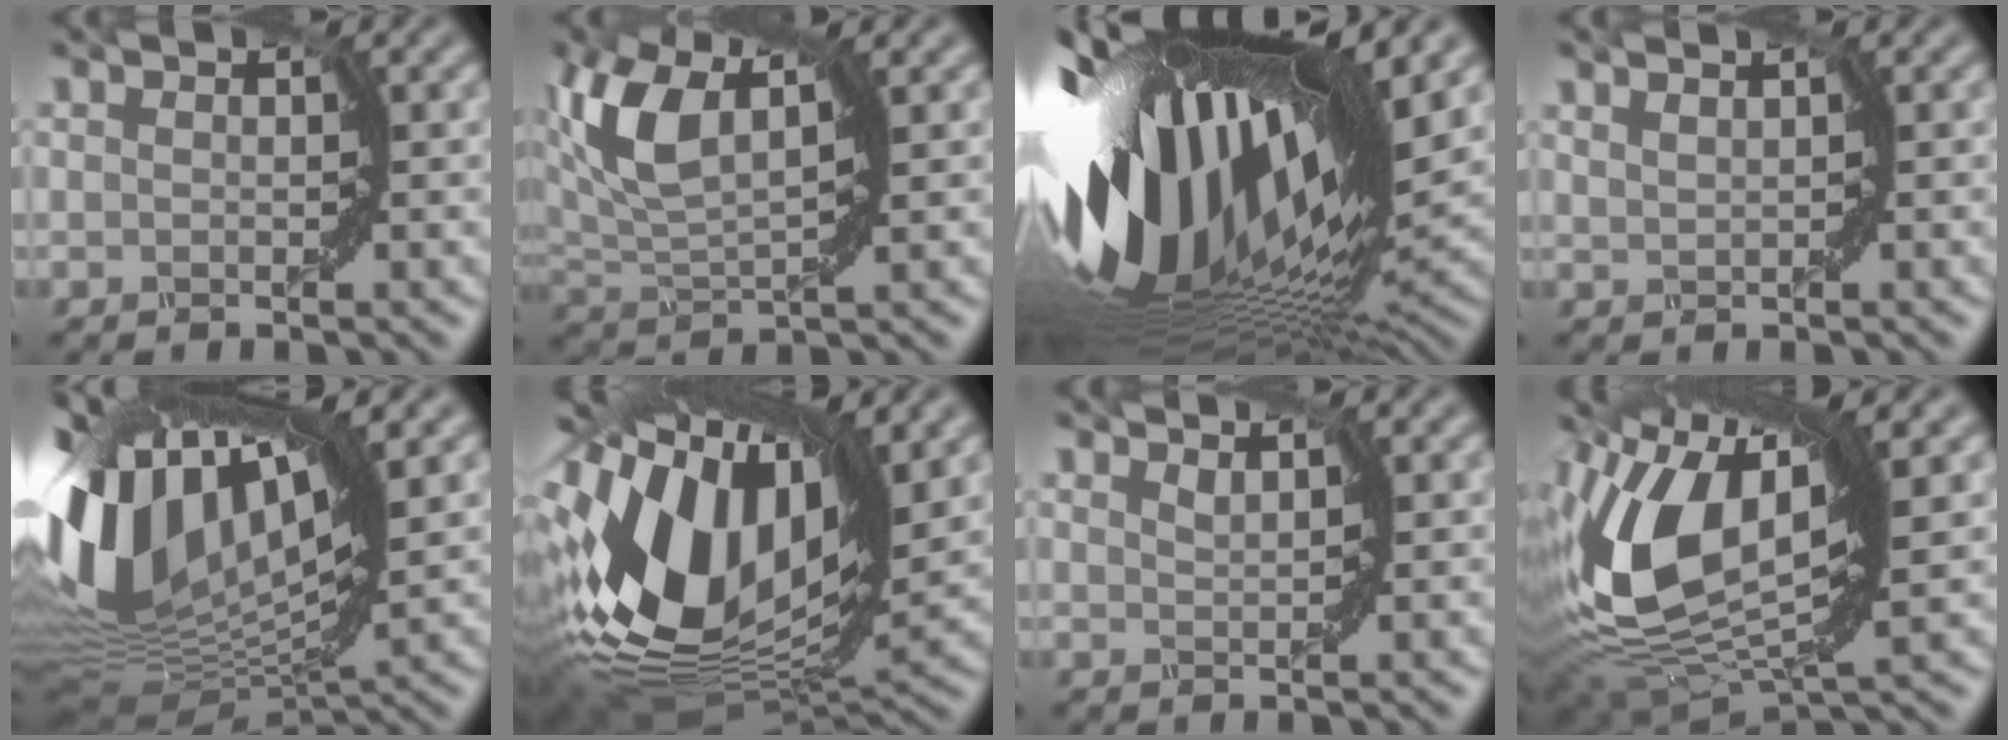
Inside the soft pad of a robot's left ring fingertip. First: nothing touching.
{"total": 6.0, "force": [2.5, 2.3, 4.9], "torque": [-0.120, 0.005, 0.059]}
{"total": 17.5, "force": [2.4, 6.5, 16.1], "torque": [-0.327, -0.049, 0.055]}
{"total": 1.3, "force": [0.9, -0.7, -0.5], "torque": [0.001, -0.008, 0.026]}
{"total": 14.3, "force": [3.2, 6.6, 12.3], "torque": [-0.284, 0.011, 0.063]}
{"total": 14.8, "force": [2.4, 8.1, 12.2], "torque": [-0.271, 0.003, 0.052]}
{"total": 0.9, "force": [0.5, -0.5, -0.5], "torque": [-0.004, -0.005, 0.026]}
{"total": 11.8, "force": [2.6, 5.8, 10.0], "torque": [-0.213, 0.003, 0.052]}